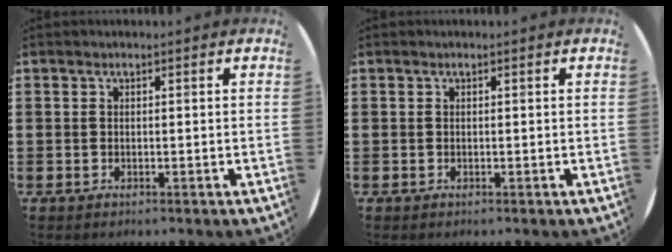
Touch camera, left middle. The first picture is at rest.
{"total": 0.0}